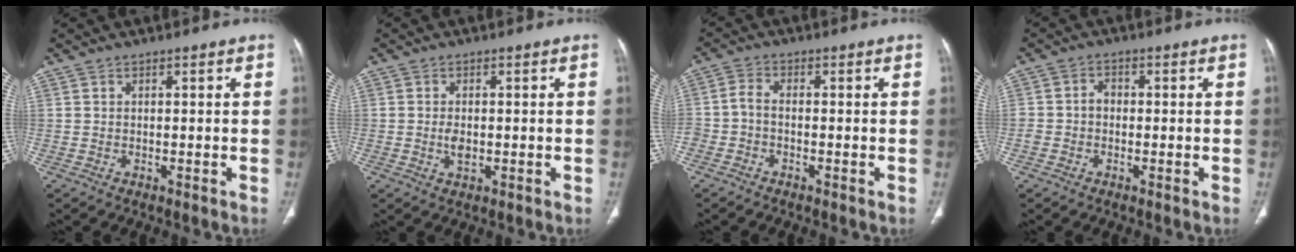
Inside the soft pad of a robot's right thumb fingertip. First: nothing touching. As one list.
[{"total": 2.5, "force": [-0.3, 1.4, 2.0], "torque": [-0.038, -0.002, -0.004]}, {"total": 3.0, "force": [-1.2, 1.5, 2.3], "torque": [-0.053, 0.012, -0.030]}, {"total": 3.3, "force": [-0.5, 2.9, 1.5], "torque": [-0.014, 0.016, -0.011]}]